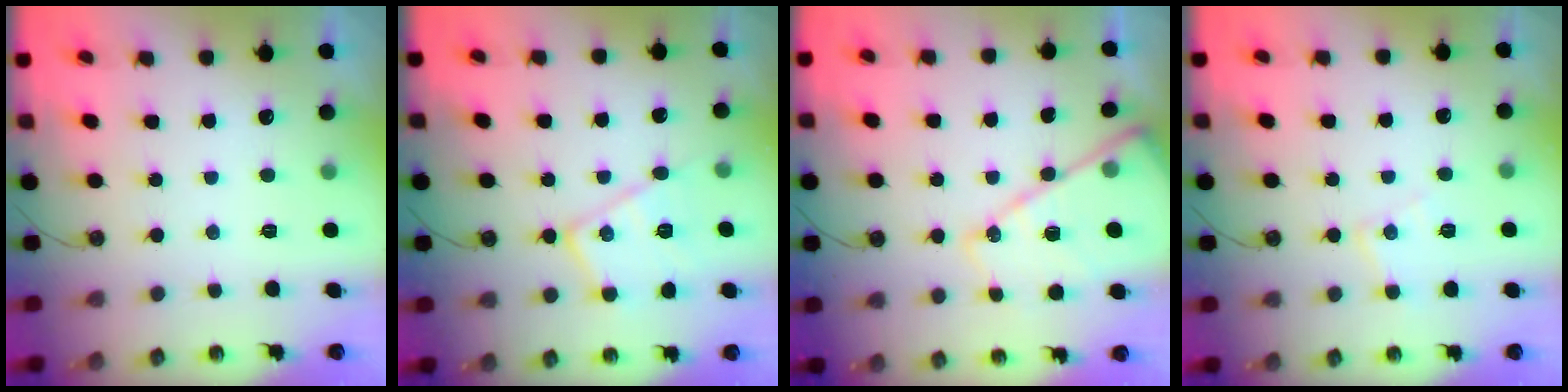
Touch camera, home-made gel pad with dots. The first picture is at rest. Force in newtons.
{"total": 12.8, "press": 12.8, "slide": 0.2}
{"total": 15.8, "press": 15.8, "slide": 1.2}
{"total": 6.8, "press": 6.8, "slide": 0.5}